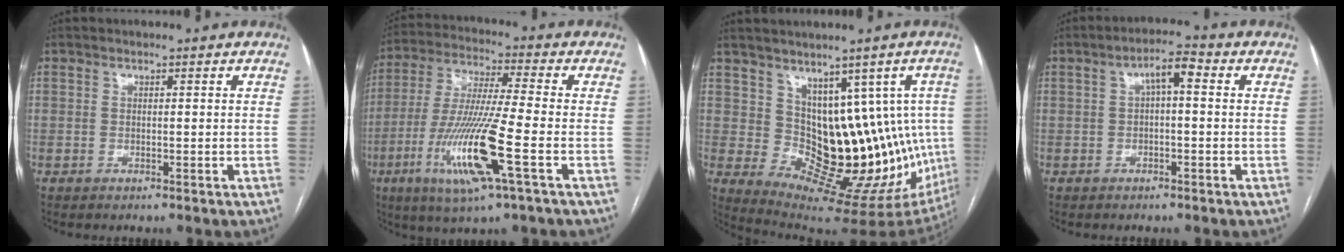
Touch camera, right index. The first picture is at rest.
{"total": 15.3, "force": [-5.4, 0.0, 14.3], "torque": [-0.298, -0.023, -0.104]}
{"total": 14.9, "force": [2.1, 8.0, 12.3], "torque": [-0.138, 0.015, 0.056]}
{"total": 4.3, "force": [0.7, 1.2, 4.0], "torque": [-0.069, 0.021, 0.009]}